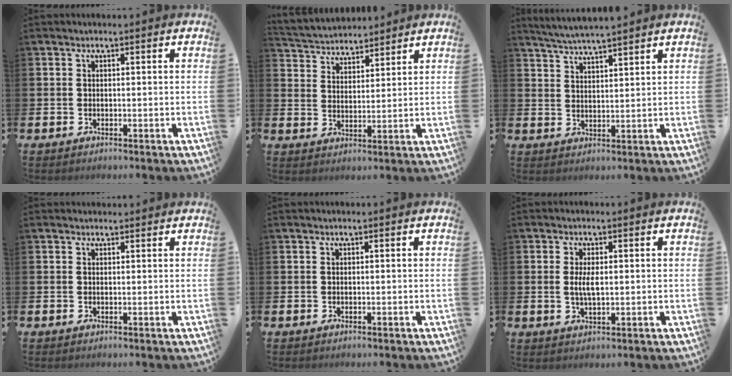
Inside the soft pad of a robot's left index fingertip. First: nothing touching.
{"total": 4.2, "force": [4.1, 1.1, -0.4], "torque": [-0.013, -0.026, 0.071]}
{"total": 4.4, "force": [4.3, -0.3, 0.7], "torque": [-0.028, -0.019, 0.077]}
{"total": 0.8, "force": [0.7, 0.3, 0.1], "torque": [0.012, -0.003, 0.010]}
{"total": 0.0}
{"total": 3.0, "force": [0.3, 1.2, 2.8], "torque": [-0.045, 0.000, 0.001]}